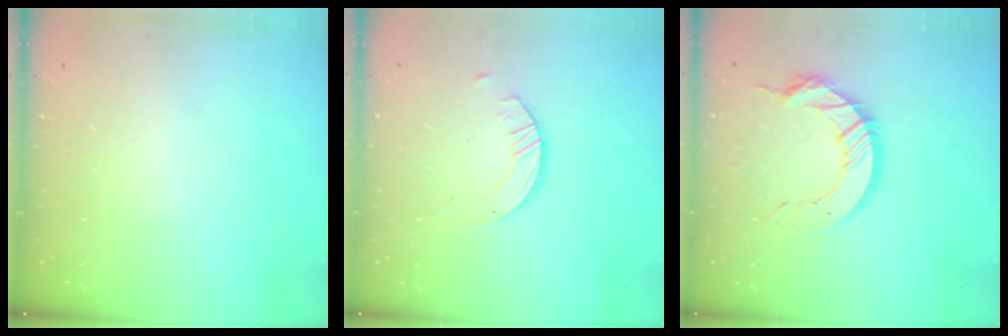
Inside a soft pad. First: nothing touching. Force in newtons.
{"total": 2.6, "press": 2.5, "slide": 0.3}
{"total": 12.2, "press": 12.1, "slide": 1.1}